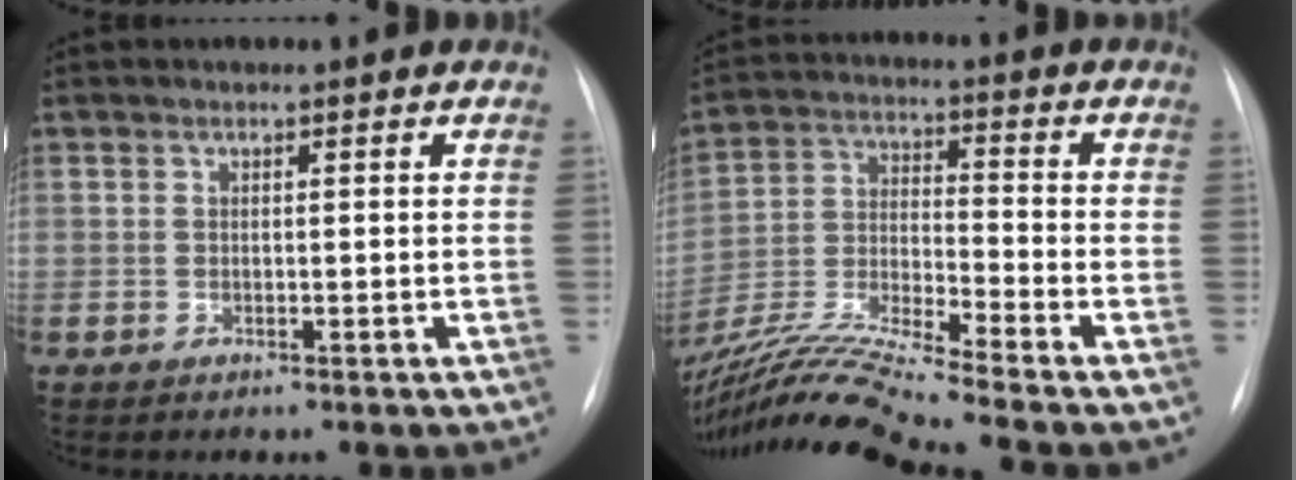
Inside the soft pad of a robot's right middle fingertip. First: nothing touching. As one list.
[{"total": 16.1, "force": [-14.0, -2.1, 7.6], "torque": [-0.165, -0.020, -0.260]}]